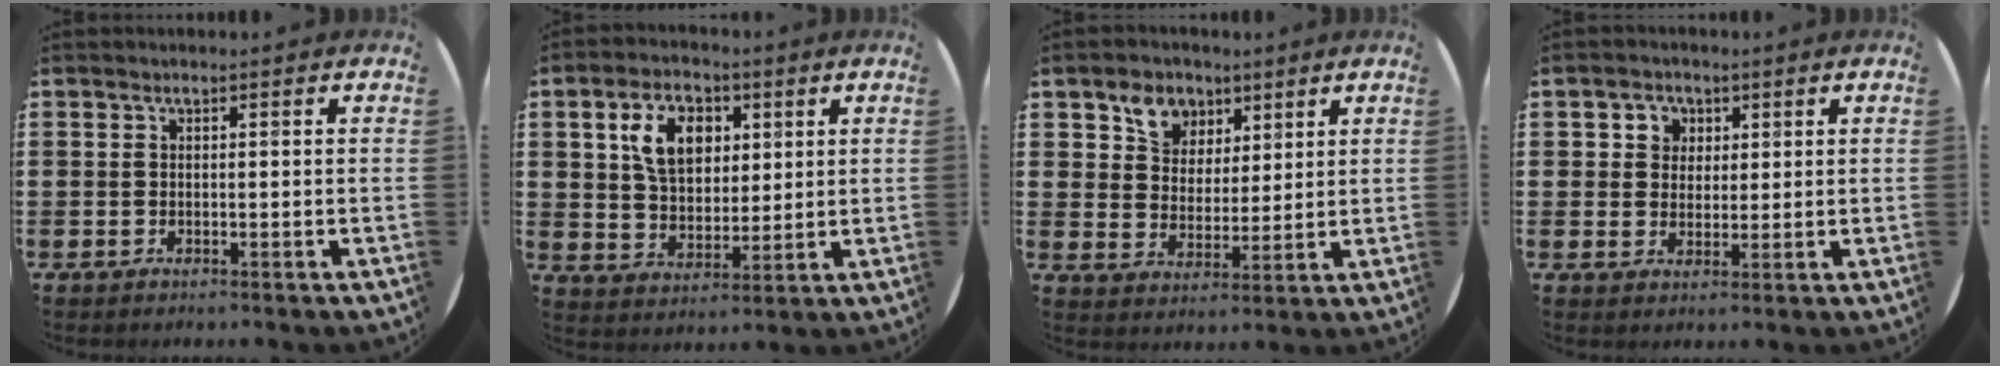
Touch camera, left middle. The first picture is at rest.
{"total": 7.8, "force": [3.3, 4.8, 5.1], "torque": [-0.101, 0.011, 0.057]}
{"total": 5.7, "force": [3.9, 4.0, 1.0], "torque": [-0.034, 0.003, 0.073]}
{"total": 3.0, "force": [1.5, 2.5, 0.5], "torque": [-0.011, 0.008, 0.025]}